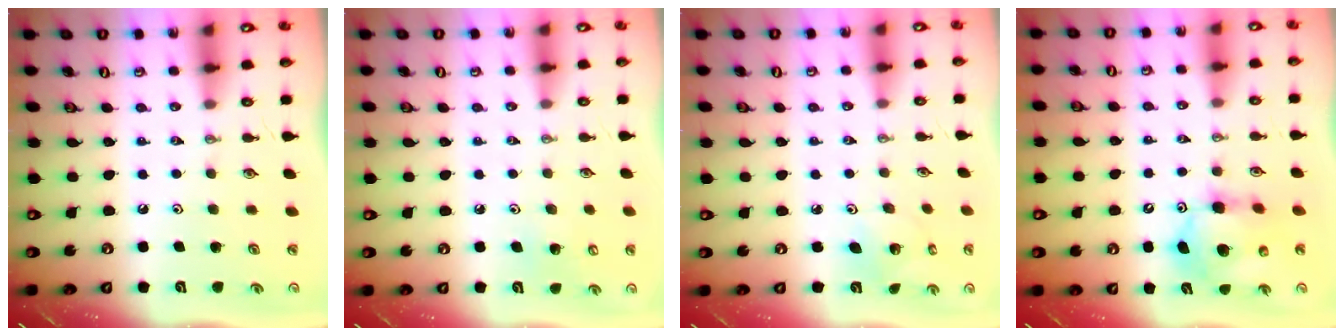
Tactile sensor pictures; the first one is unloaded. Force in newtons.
{"total": 7.0, "press": 6.9, "slide": 0.9}
{"total": 4.1, "press": 4.1, "slide": 0.5}
{"total": 11.1, "press": 11.0, "slide": 1.6}